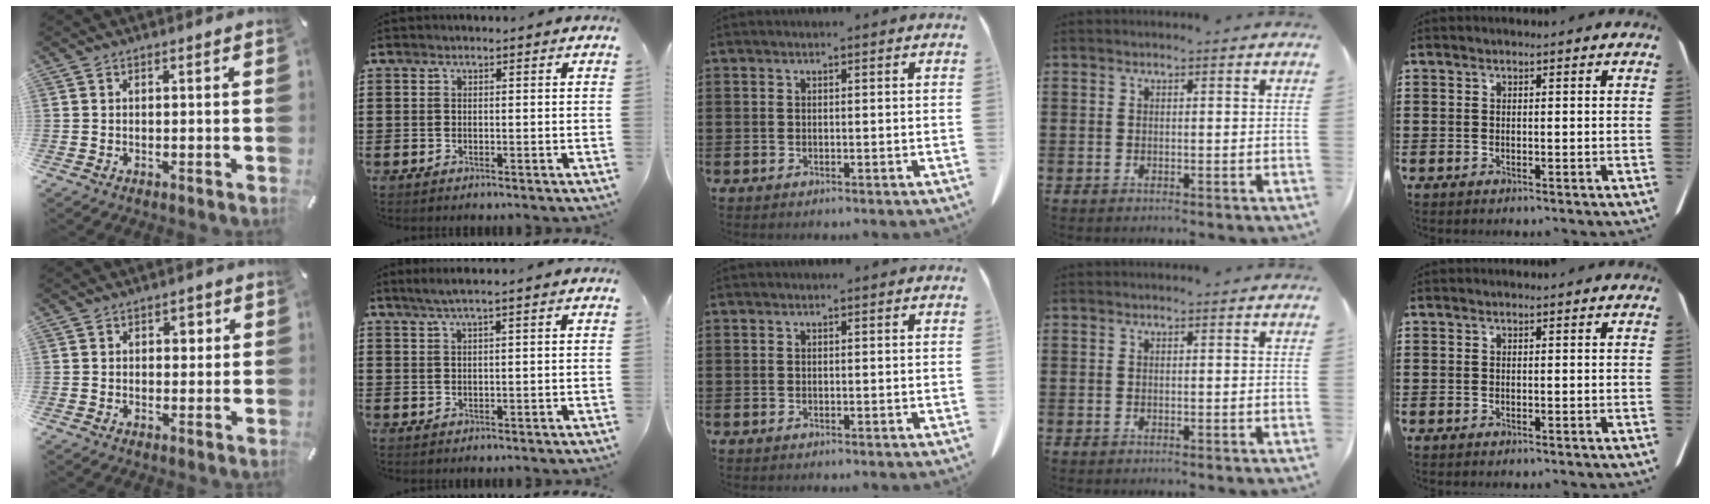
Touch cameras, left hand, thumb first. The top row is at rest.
{"thumb": {"total": 2.3, "force": [0.6, 1.8, 1.2], "torque": [-0.003, -0.002, 0.001]}, "index": {"total": 2.0, "force": [1.0, -0.2, 1.6], "torque": [-0.031, -0.001, 0.018]}}